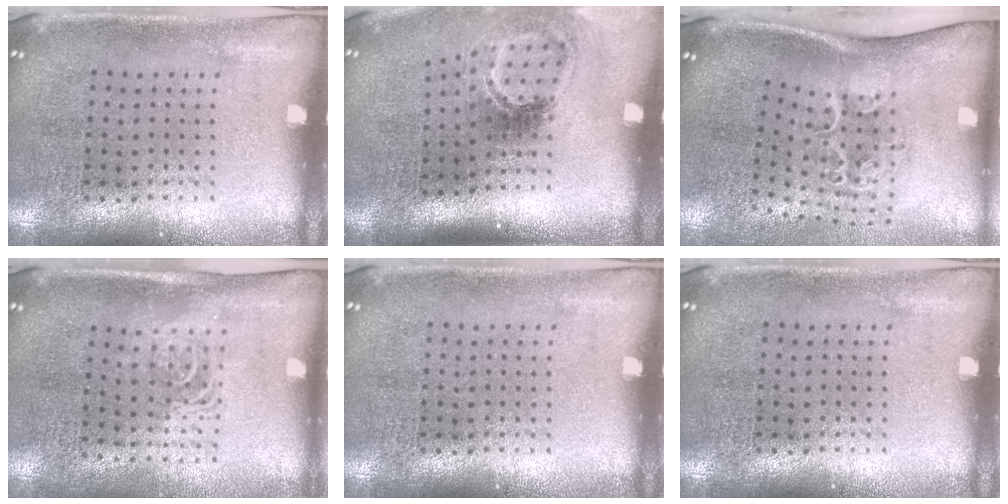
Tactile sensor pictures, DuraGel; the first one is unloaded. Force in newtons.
{"total": 2.1, "press": 1.3, "slide": 1.6}
{"total": 2.2, "press": 1.3, "slide": 1.8}
{"total": 1.7, "press": 1.3, "slide": 1.1}
{"total": 0.0}
{"total": 0.0}